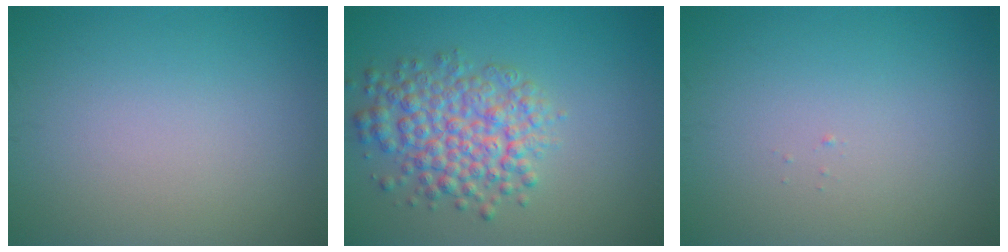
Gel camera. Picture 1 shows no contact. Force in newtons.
{"total": 5.4, "press": 5.4, "slide": 0.1}
{"total": 0.0}